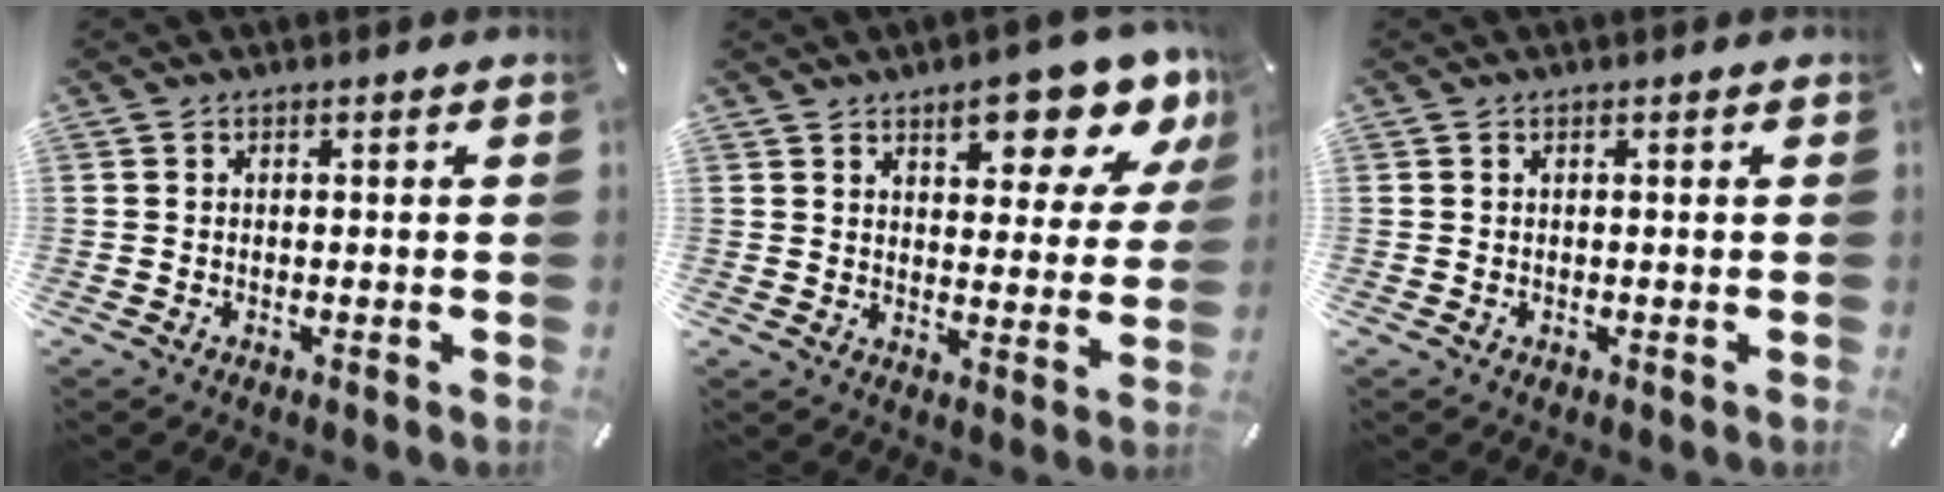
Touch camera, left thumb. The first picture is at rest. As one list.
[{"total": 12.4, "force": [8.3, 5.2, 7.6], "torque": [-0.087, -0.049, 0.139]}, {"total": 0.0}]